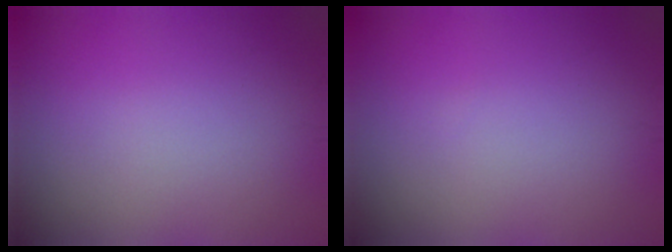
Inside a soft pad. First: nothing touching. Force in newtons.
{"total": 0.0}